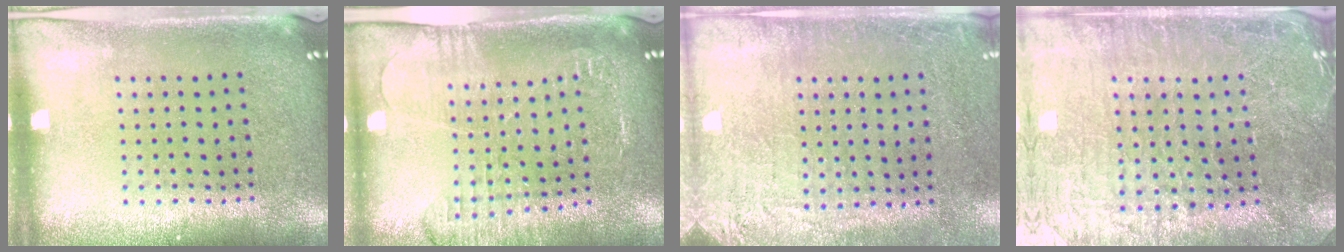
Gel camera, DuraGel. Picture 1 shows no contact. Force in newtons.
{"total": 1.9, "press": 1.9, "slide": 0.1}
{"total": 2.8, "press": 2.6, "slide": 1.1}
{"total": 3.3, "press": 3.3, "slide": 0.3}